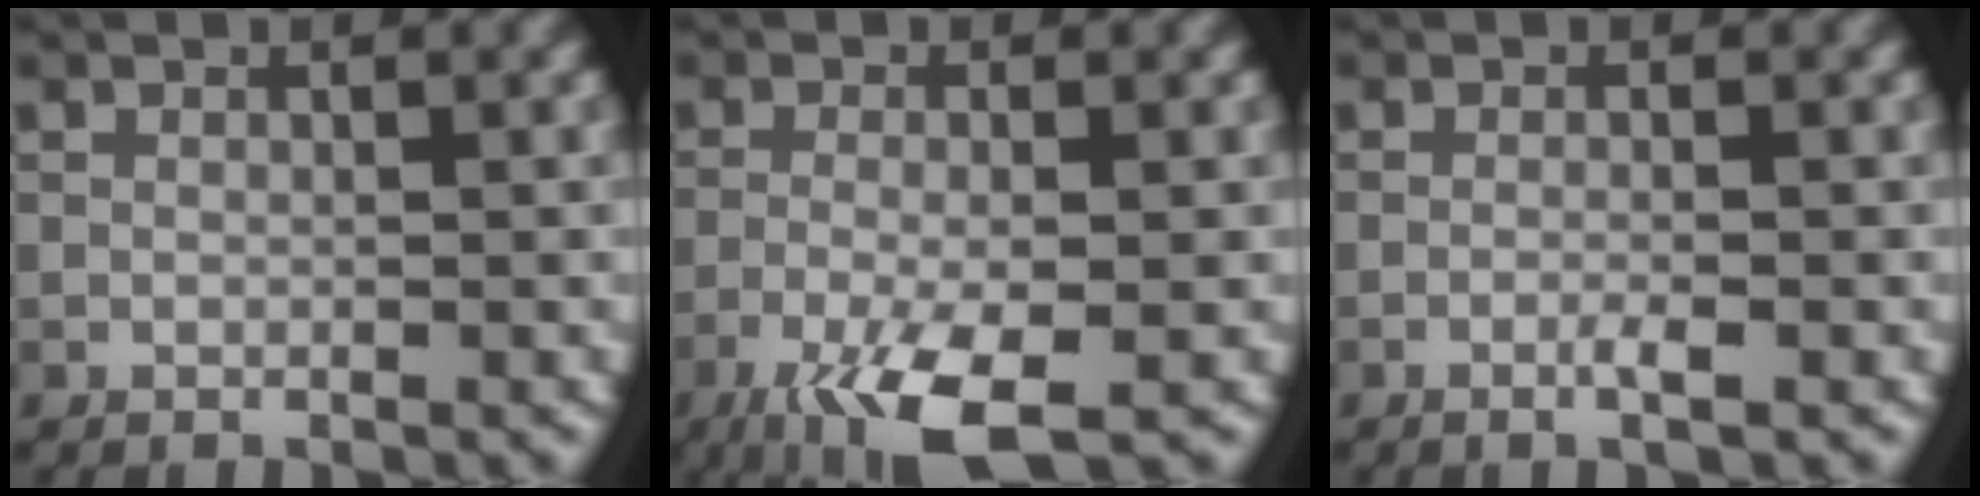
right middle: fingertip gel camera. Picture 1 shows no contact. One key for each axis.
{"total": 7.0, "fx": -3.9, "fy": 1.8, "fz": 5.4, "tx": -0.113, "ty": -0.013, "tz": -0.076}
{"total": 1.4, "fx": -0.6, "fy": 0.2, "fz": 1.3, "tx": -0.020, "ty": 0.001, "tz": -0.016}